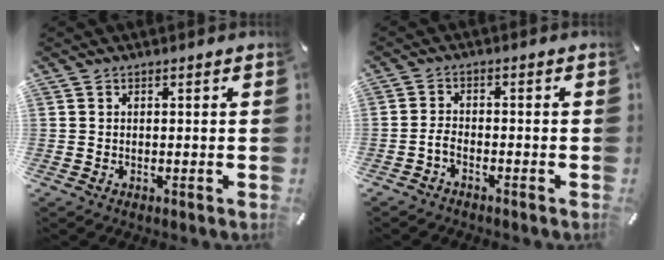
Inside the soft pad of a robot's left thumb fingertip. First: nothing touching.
{"total": 2.5, "force": [-1.8, 1.2, 1.2], "torque": [-0.028, 0.008, -0.036]}